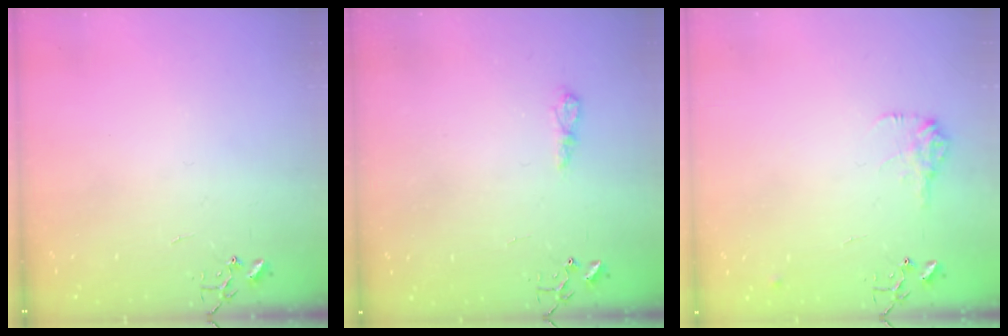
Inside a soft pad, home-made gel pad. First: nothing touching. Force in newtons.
{"total": 5.5, "press": 5.5, "slide": 0.6}
{"total": 9.5, "press": 9.5, "slide": 0.4}